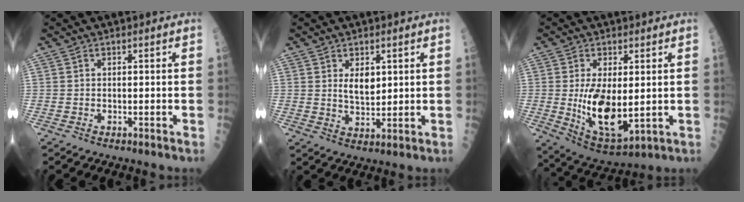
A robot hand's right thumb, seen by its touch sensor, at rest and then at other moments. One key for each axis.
{"total": 4.5, "fx": 1.5, "fy": 2.5, "fz": 3.4, "tx": -0.043, "ty": -0.015, "tz": 0.030}
{"total": 12.9, "fx": -0.1, "fy": 6.0, "fz": 11.4, "tx": -0.195, "ty": -0.024, "tz": 0.017}